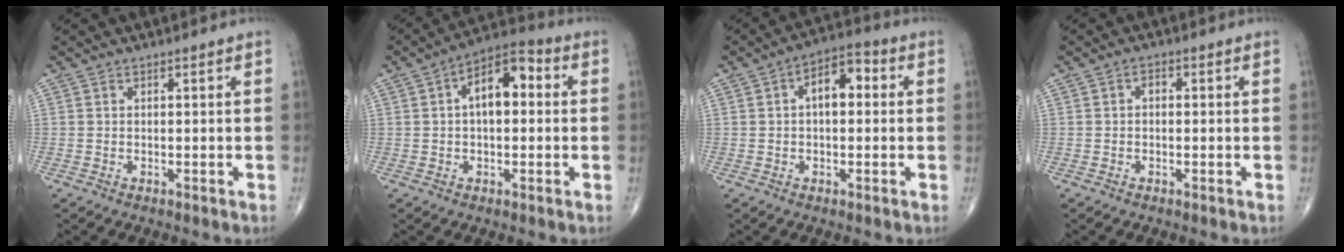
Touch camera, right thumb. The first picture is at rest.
{"total": 10.2, "force": [1.6, 5.3, 8.6], "torque": [-0.126, 0.030, 0.014]}
{"total": 7.5, "force": [1.1, 4.0, 6.2], "torque": [-0.083, 0.024, 0.009]}
{"total": 1.4, "force": [0.0, 0.9, 1.1], "torque": [-0.015, 0.007, -0.003]}